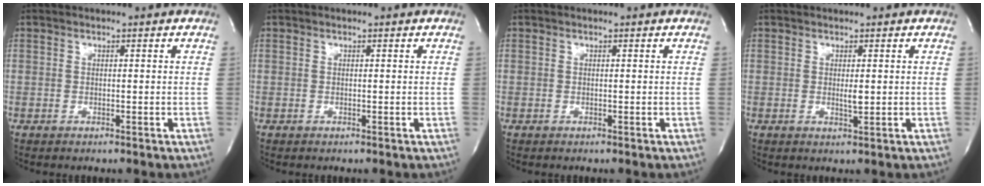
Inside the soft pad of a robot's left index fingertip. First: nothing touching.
{"total": 0.0}
{"total": 0.0}
{"total": 1.5, "force": [0.3, 0.3, 1.4], "torque": [-0.025, -0.004, 0.006]}